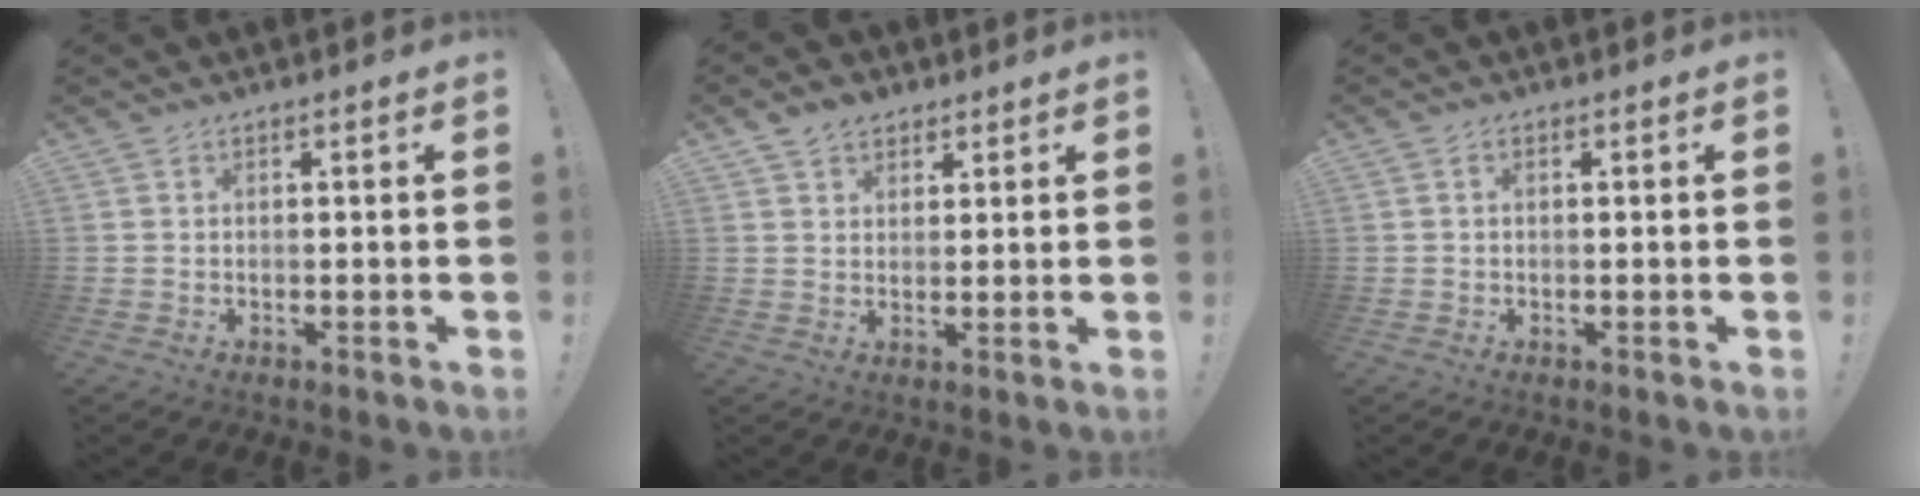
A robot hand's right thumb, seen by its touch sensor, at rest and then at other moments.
{"total": 4.6, "force": [3.0, 3.3, 1.1], "torque": [-0.016, -0.012, 0.055]}
{"total": 0.8, "force": [0.1, 0.4, 0.7], "torque": [-0.020, 0.006, 0.002]}